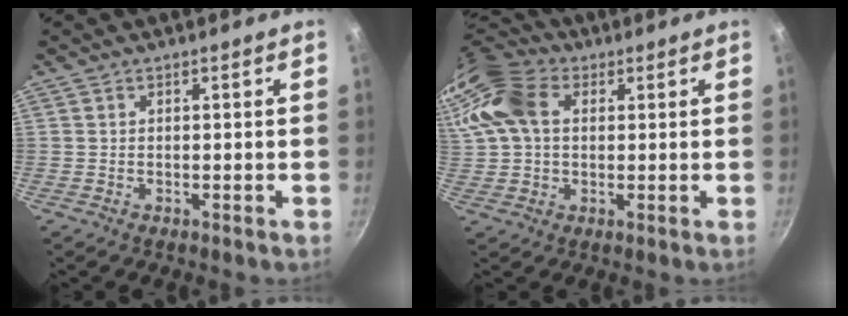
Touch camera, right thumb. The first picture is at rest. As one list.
[{"total": 17.3, "force": [4.4, 12.5, 11.2], "torque": [-0.252, 0.030, 0.067]}]